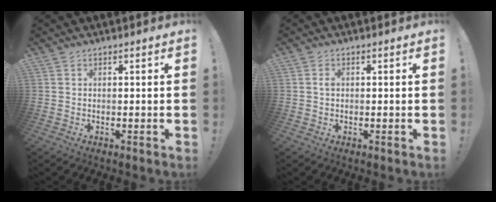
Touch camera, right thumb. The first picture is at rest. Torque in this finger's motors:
{"motor_torque": [0.44, 0.37, -0.10, -0.01, -0.01]}